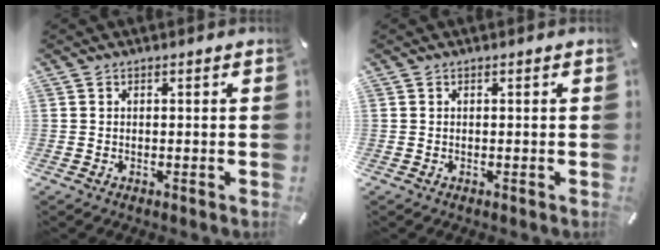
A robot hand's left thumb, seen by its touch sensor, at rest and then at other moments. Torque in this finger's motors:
{"motor_torque": [0.00, 0.00, 0.00, 0.09, 0.00]}